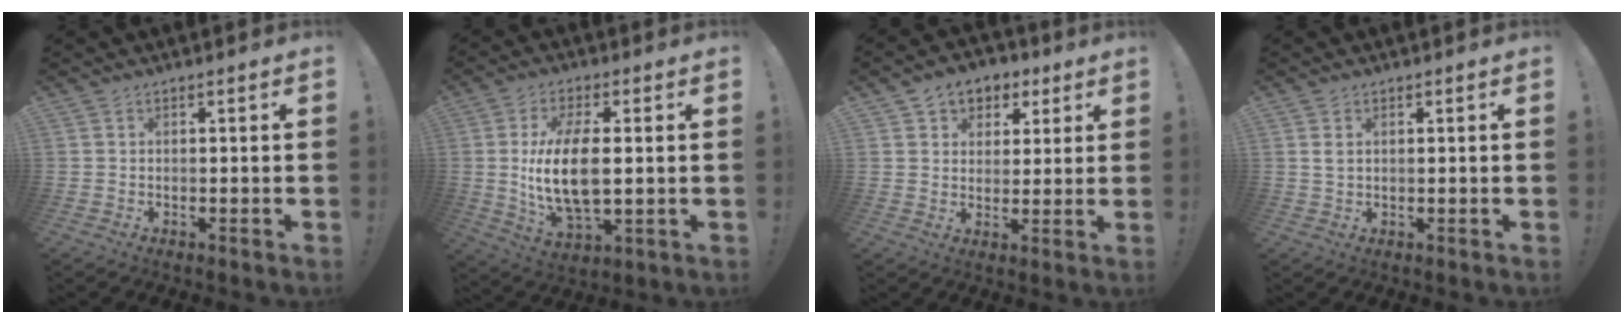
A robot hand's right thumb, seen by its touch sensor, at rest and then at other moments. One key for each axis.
{"total": 15.1, "fx": 0.4, "fy": 7.1, "fz": 13.2, "tx": -0.260, "ty": -0.010, "tz": 0.003}
{"total": 6.7, "fx": 2.6, "fy": 5.9, "fz": 1.8, "tx": -0.018, "ty": -0.010, "tz": 0.053}
{"total": 2.0, "fx": 0.9, "fy": 1.2, "fz": 1.4, "tx": -0.027, "ty": 0.003, "tz": 0.016}